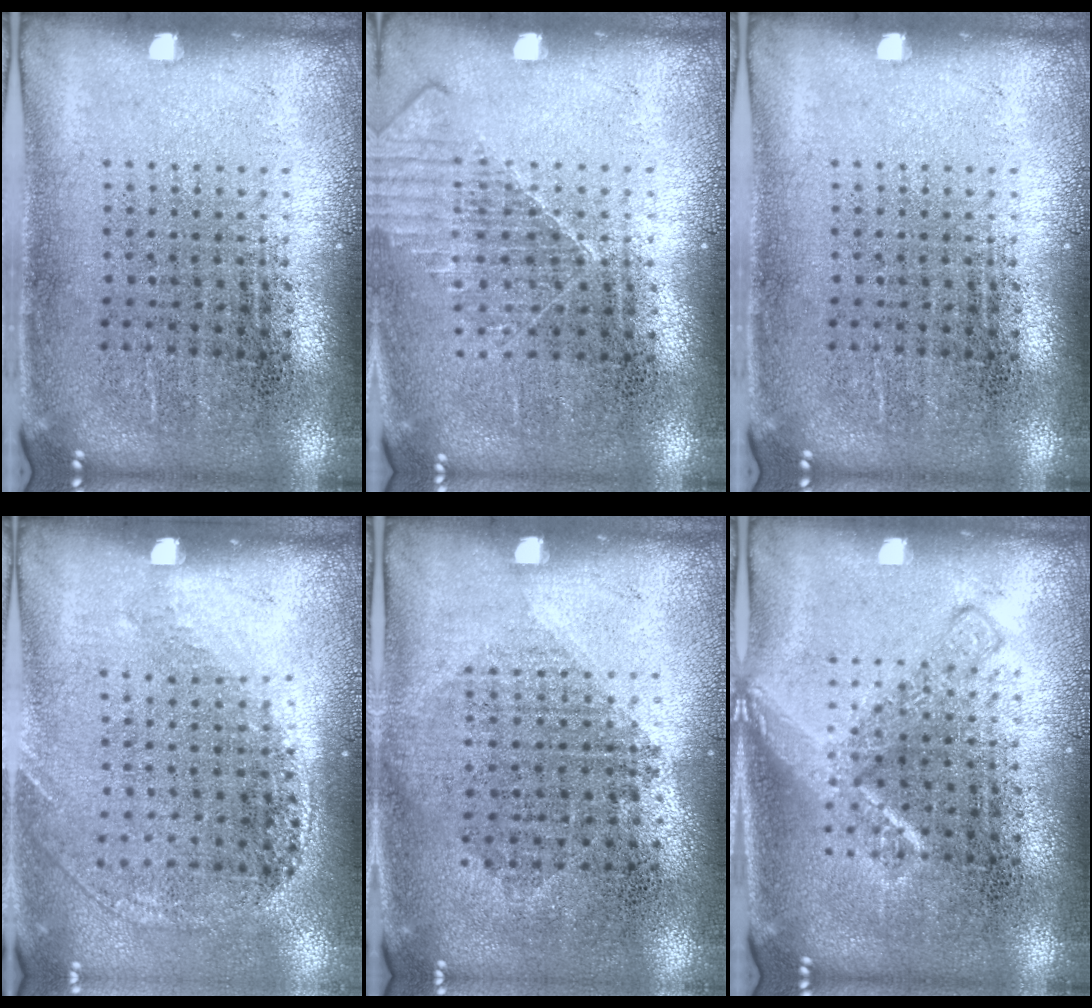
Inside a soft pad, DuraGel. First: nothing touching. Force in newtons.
{"total": 1.2, "press": 1.2, "slide": 0.1}
{"total": 0.0}
{"total": 1.2, "press": 1.0, "slide": 0.8}
{"total": 1.0, "press": 0.9, "slide": 0.4}
{"total": 2.2, "press": 2.2, "slide": 0.4}